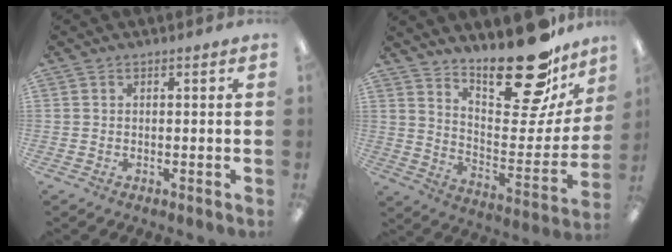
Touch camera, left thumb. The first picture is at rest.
{"total": 24.5, "force": [19.7, 7.7, 12.5], "torque": [-0.160, -0.147, 0.323]}